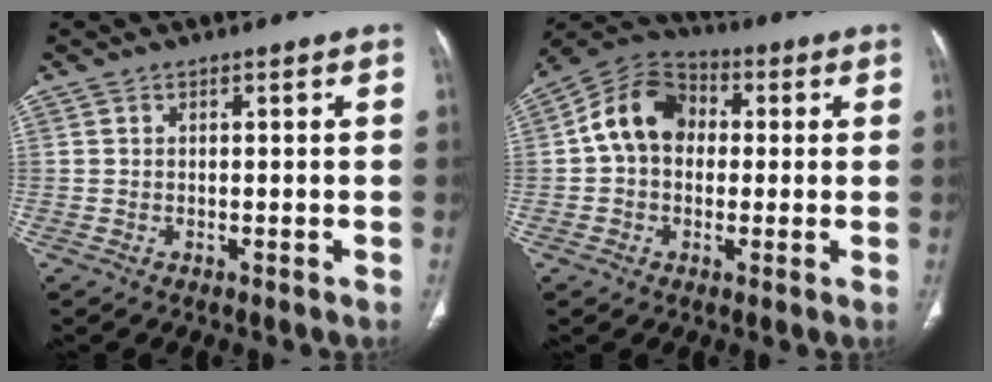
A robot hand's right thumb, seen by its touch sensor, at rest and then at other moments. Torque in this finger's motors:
{"motor_torque": [0.58, 2.55, 1.11, -0.60, 0.11]}